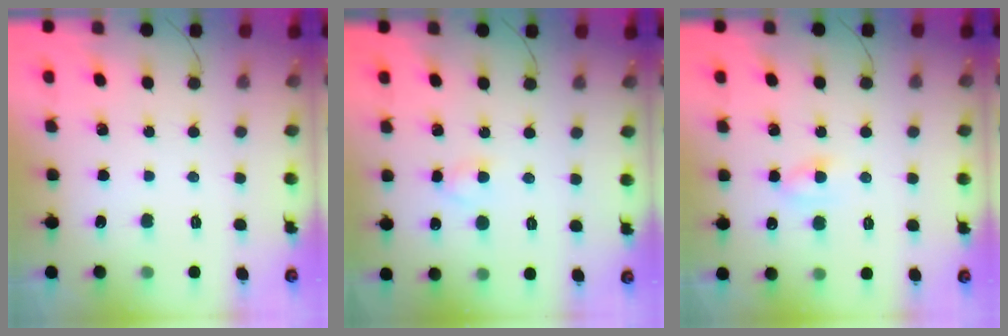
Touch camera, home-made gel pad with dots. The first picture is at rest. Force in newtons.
{"total": 2.6, "press": 2.4, "slide": 1.1}
{"total": 2.9, "press": 2.8, "slide": 0.9}